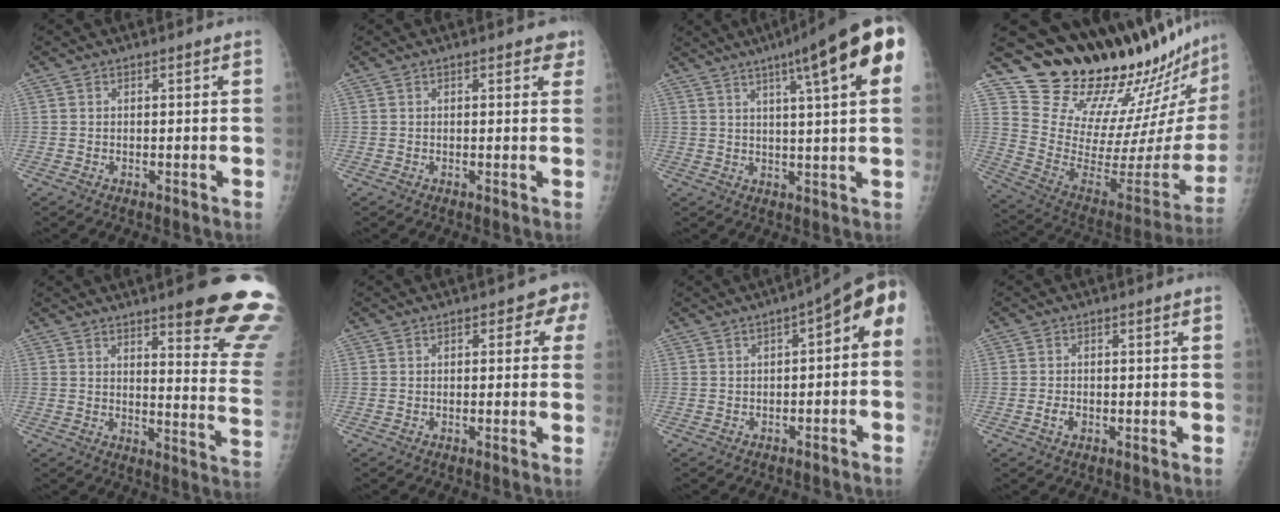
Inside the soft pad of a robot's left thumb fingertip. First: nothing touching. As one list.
[{"total": 2.6, "force": [1.9, 1.1, 1.4], "torque": [0.003, -0.002, 0.017]}, {"total": 17.1, "force": [8.0, 2.1, 15.0], "torque": [-0.204, -0.004, 0.102]}, {"total": 28.2, "force": [26.0, 4.2, 10.1], "torque": [-0.114, -0.238, 0.376]}, {"total": 19.7, "force": [13.5, 3.1, 14.0], "torque": [-0.150, -0.082, 0.164]}, {"total": 3.1, "force": [1.0, 2.0, 2.2], "torque": [0.010, 0.004, 0.000]}, {"total": 8.7, "force": [-0.4, 4.0, 7.7], "torque": [-0.077, 0.043, -0.014]}, {"total": 1.6, "force": [-0.5, 1.1, 1.1], "torque": [-0.020, 0.002, -0.008]}]